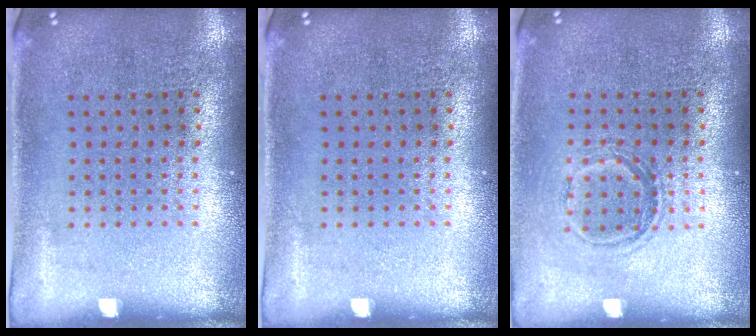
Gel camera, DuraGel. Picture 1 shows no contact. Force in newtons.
{"total": 0.0}
{"total": 1.2, "press": 1.1, "slide": 0.6}